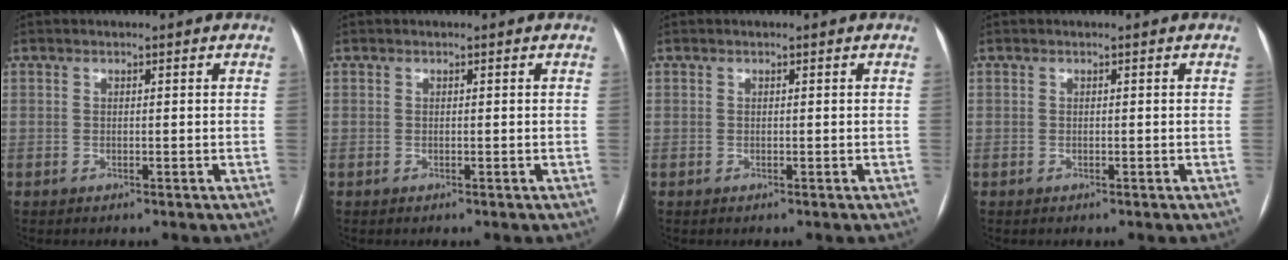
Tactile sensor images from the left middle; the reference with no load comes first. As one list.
[{"total": 0.0}, {"total": 0.0}, {"total": 0.0}]